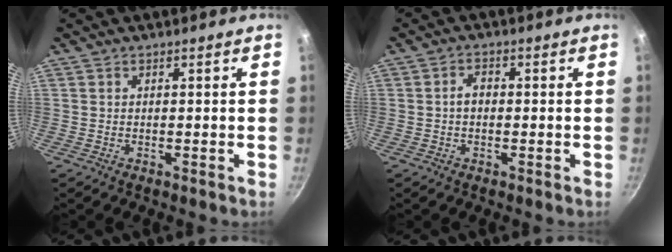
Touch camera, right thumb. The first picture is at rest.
{"total": 2.3, "force": [-0.2, 1.6, 1.6], "torque": [-0.022, 0.011, -0.005]}